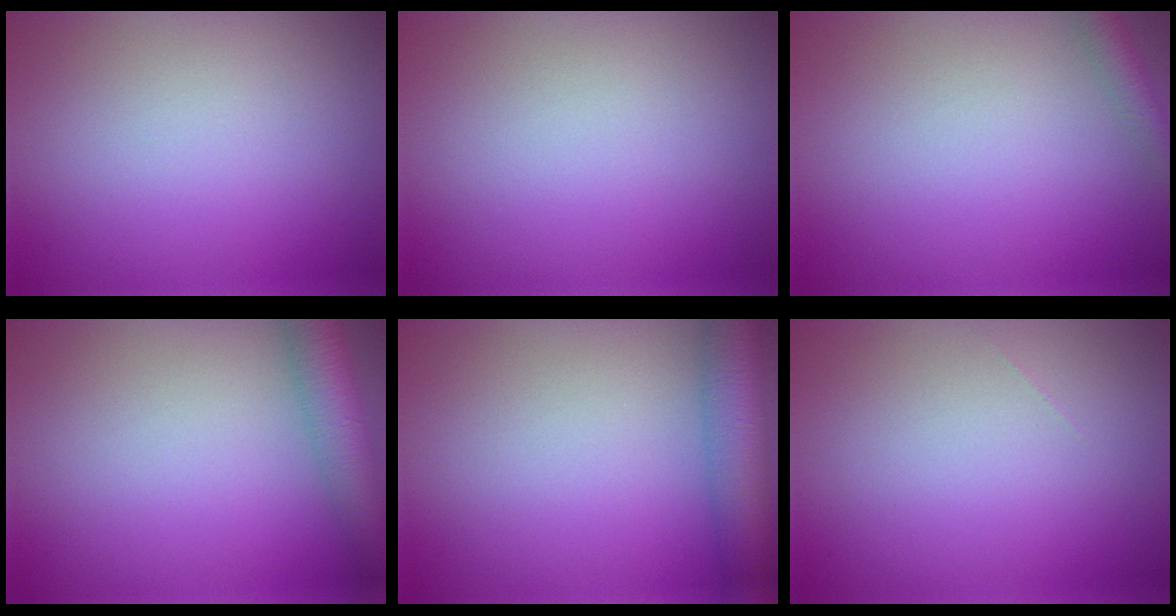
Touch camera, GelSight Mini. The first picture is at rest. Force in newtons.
{"total": 0.0}
{"total": 2.4, "press": 2.4, "slide": 0.1}
{"total": 5.3, "press": 5.3, "slide": 0.3}
{"total": 6.7, "press": 6.7, "slide": 0.4}
{"total": 0.0}